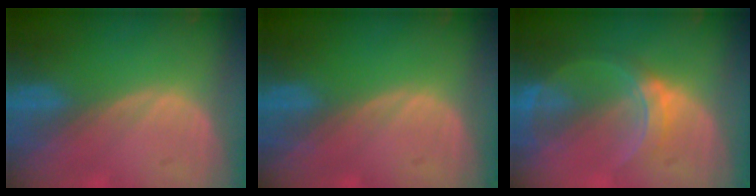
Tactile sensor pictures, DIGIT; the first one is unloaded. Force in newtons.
{"total": 0.0}
{"total": 6.3, "press": 5.6, "slide": 2.8}